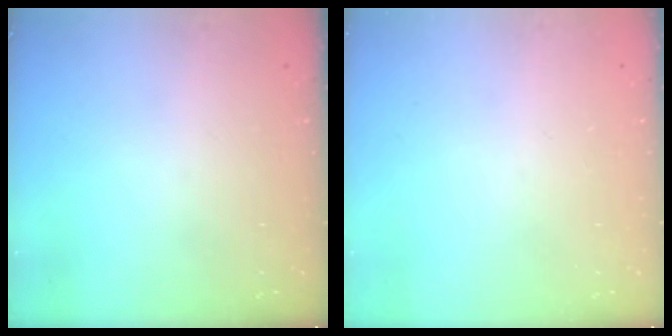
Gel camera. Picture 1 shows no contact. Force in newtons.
{"total": 0.0}